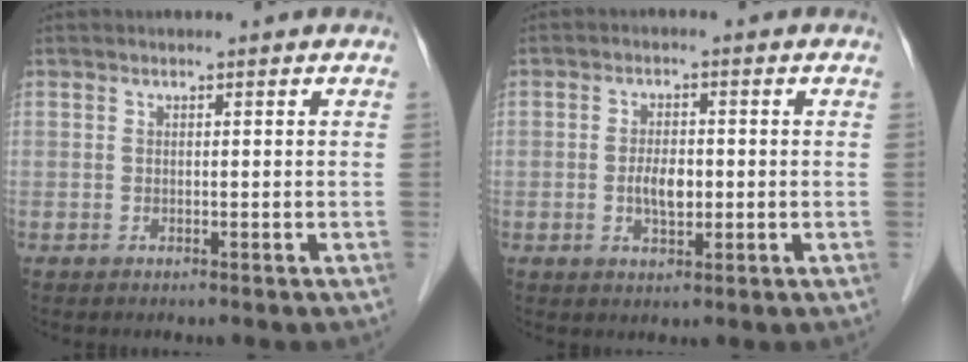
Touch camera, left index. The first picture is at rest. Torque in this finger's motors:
{"motor_torque": [0.16, 0.08, 0.11, 0.02]}